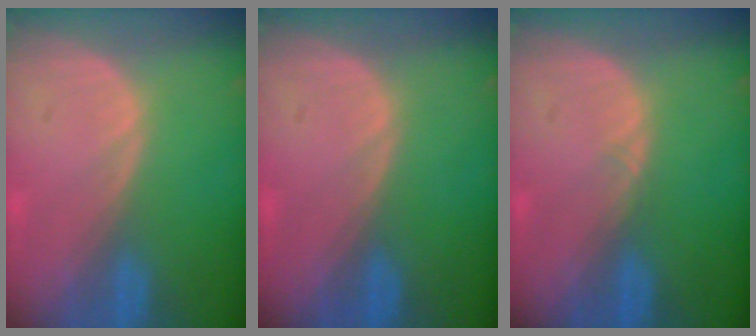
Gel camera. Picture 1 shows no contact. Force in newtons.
{"total": 0.0}
{"total": 0.5, "press": 0.5, "slide": 0.1}